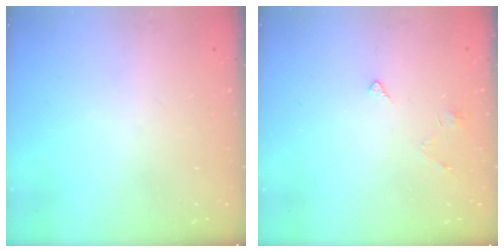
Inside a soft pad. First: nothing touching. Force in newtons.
{"total": 2.0, "press": 1.9, "slide": 0.4}